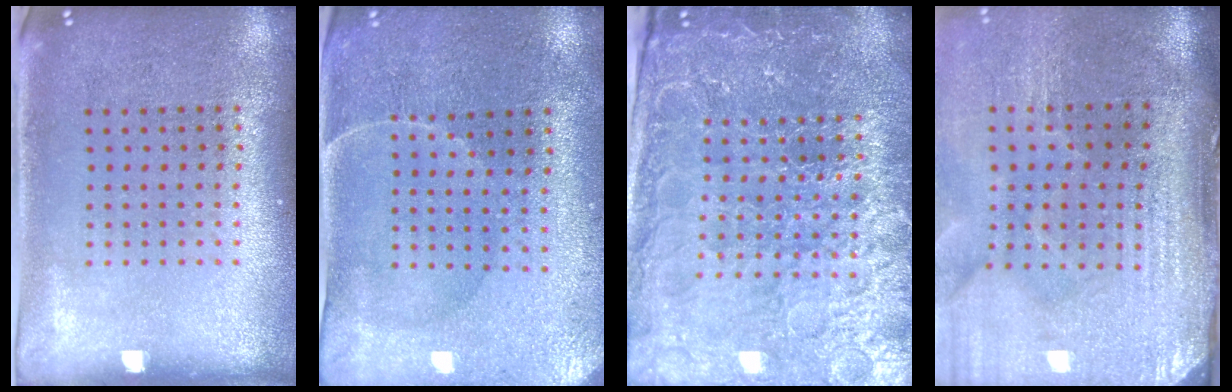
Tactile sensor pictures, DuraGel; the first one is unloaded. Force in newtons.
{"total": 0.6, "press": 0.4, "slide": 0.5}
{"total": 5.1, "press": 4.7, "slide": 1.9}
{"total": 4.7, "press": 3.9, "slide": 2.5}